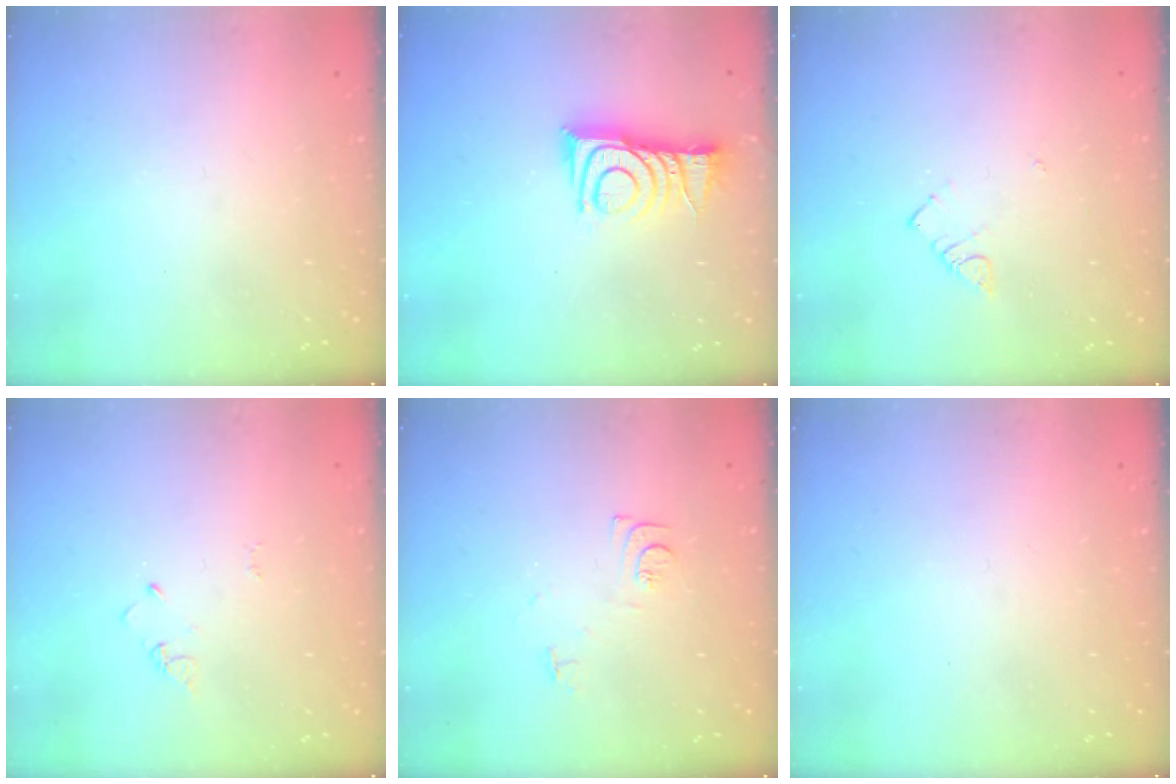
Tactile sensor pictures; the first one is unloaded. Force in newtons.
{"total": 11.0, "press": 11.0, "slide": 0.4}
{"total": 3.0, "press": 2.9, "slide": 0.4}
{"total": 2.4, "press": 2.4, "slide": 0.3}
{"total": 6.4, "press": 6.4, "slide": 0.7}
{"total": 0.0}